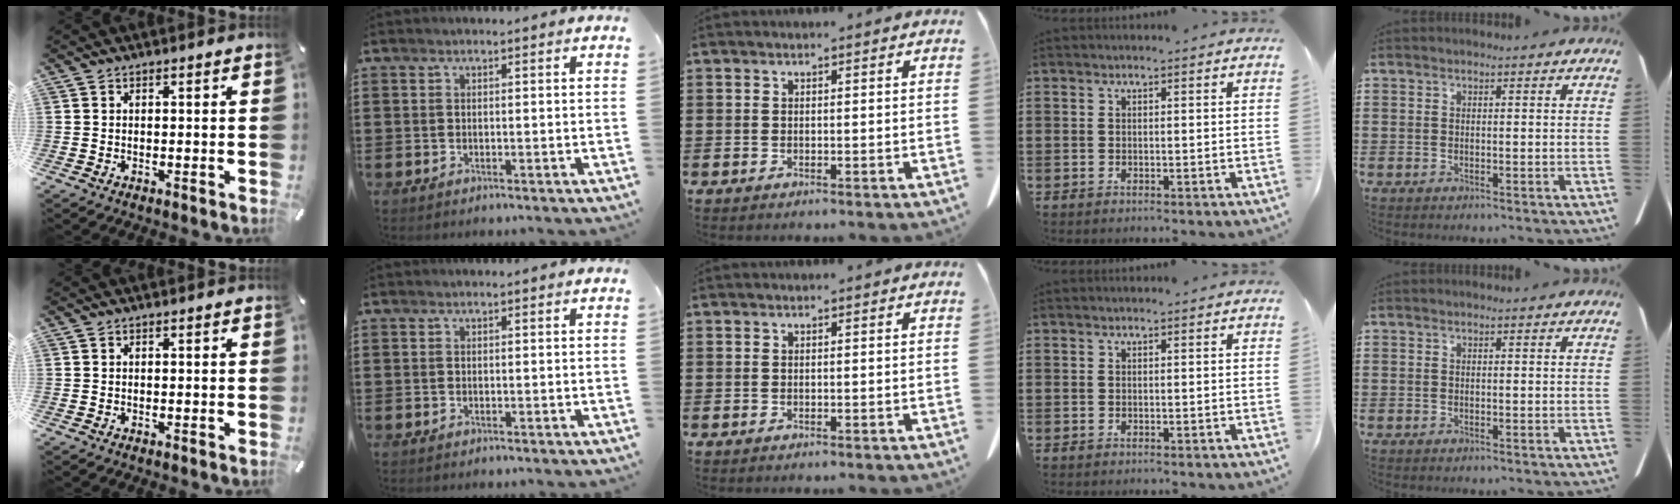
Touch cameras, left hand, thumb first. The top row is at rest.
{}